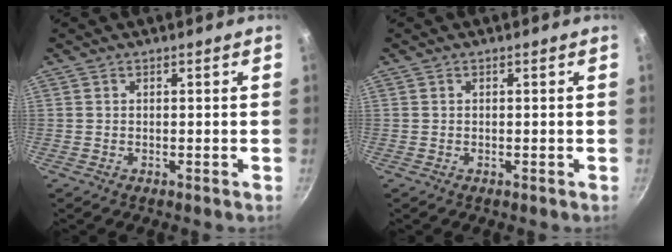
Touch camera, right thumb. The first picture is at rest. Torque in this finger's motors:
{"motor_torque": [-0.14, 0.08, 0.02, 0.00, 0.03]}